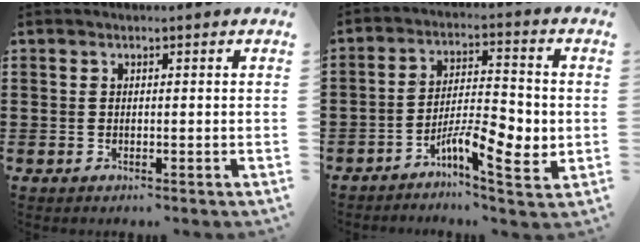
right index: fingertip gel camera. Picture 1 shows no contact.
{"total": 7.9, "force": [-3.2, 2.5, 6.8], "torque": [-0.113, 0.005, -0.054]}